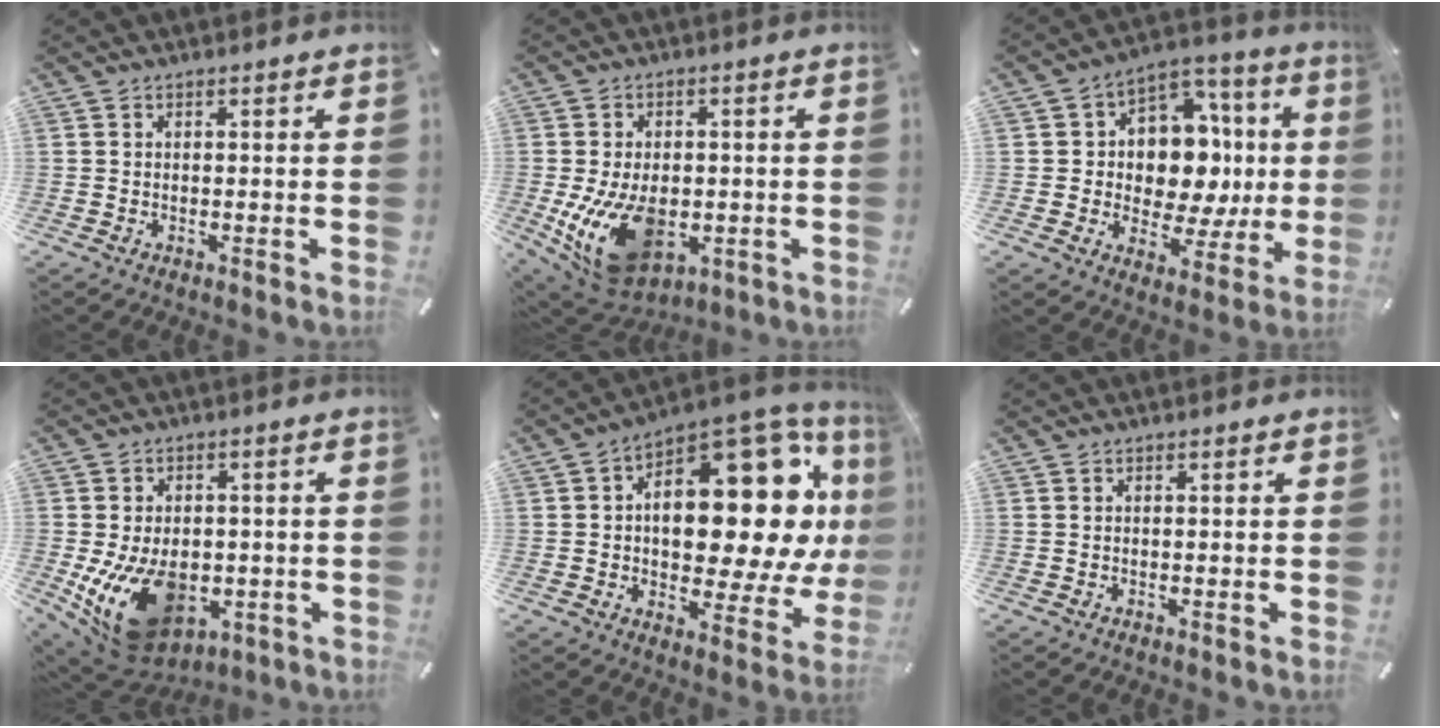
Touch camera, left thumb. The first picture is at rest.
{"total": 16.8, "force": [-3.4, 11.0, 12.3], "torque": [-0.229, -0.001, -0.046]}
{"total": 13.3, "force": [0.8, 11.0, 7.5], "torque": [-0.093, -0.026, 0.025]}
{"total": 17.7, "force": [-4.4, 11.9, 12.3], "torque": [-0.208, 0.008, -0.058]}
{"total": 24.4, "force": [5.4, 12.7, 20.1], "torque": [-0.271, -0.062, 0.094]}
{"total": 0.0}